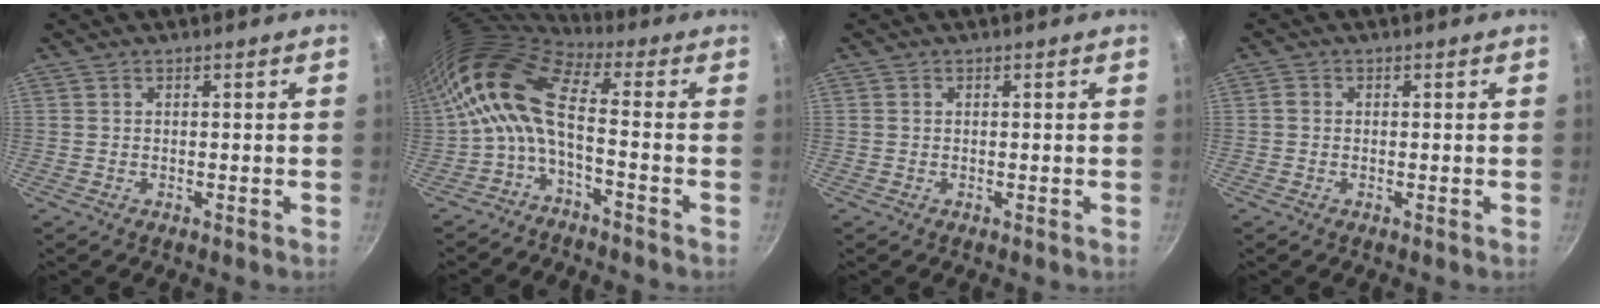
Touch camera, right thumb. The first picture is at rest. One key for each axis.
{"total": 11.3, "fx": -1.1, "fy": 4.3, "fz": 10.3, "tx": -0.219, "ty": 0.028, "tz": -0.031}
{"total": 0.0}
{"total": 1.0, "fx": -0.2, "fy": 0.8, "fz": 0.5, "tx": -0.011, "ty": 0.002, "tz": -0.006}